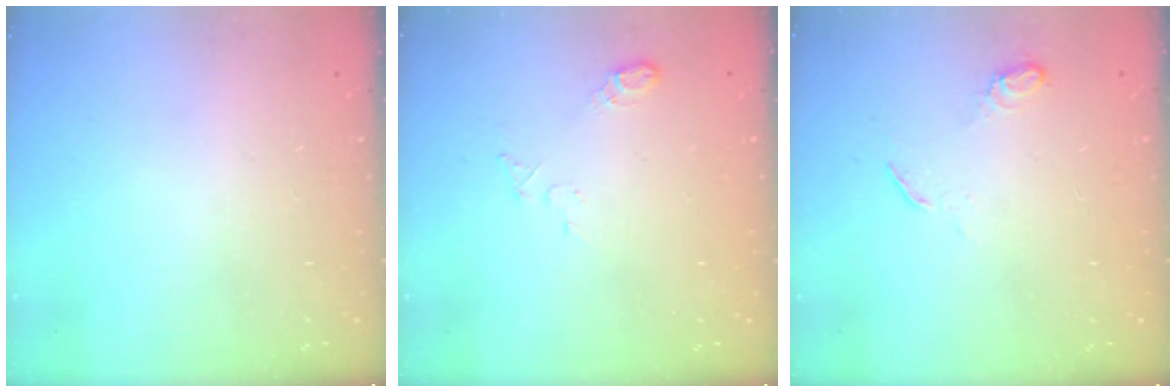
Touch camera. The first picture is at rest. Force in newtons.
{"total": 5.8, "press": 5.7, "slide": 1.1}
{"total": 5.1, "press": 5.1, "slide": 0.5}